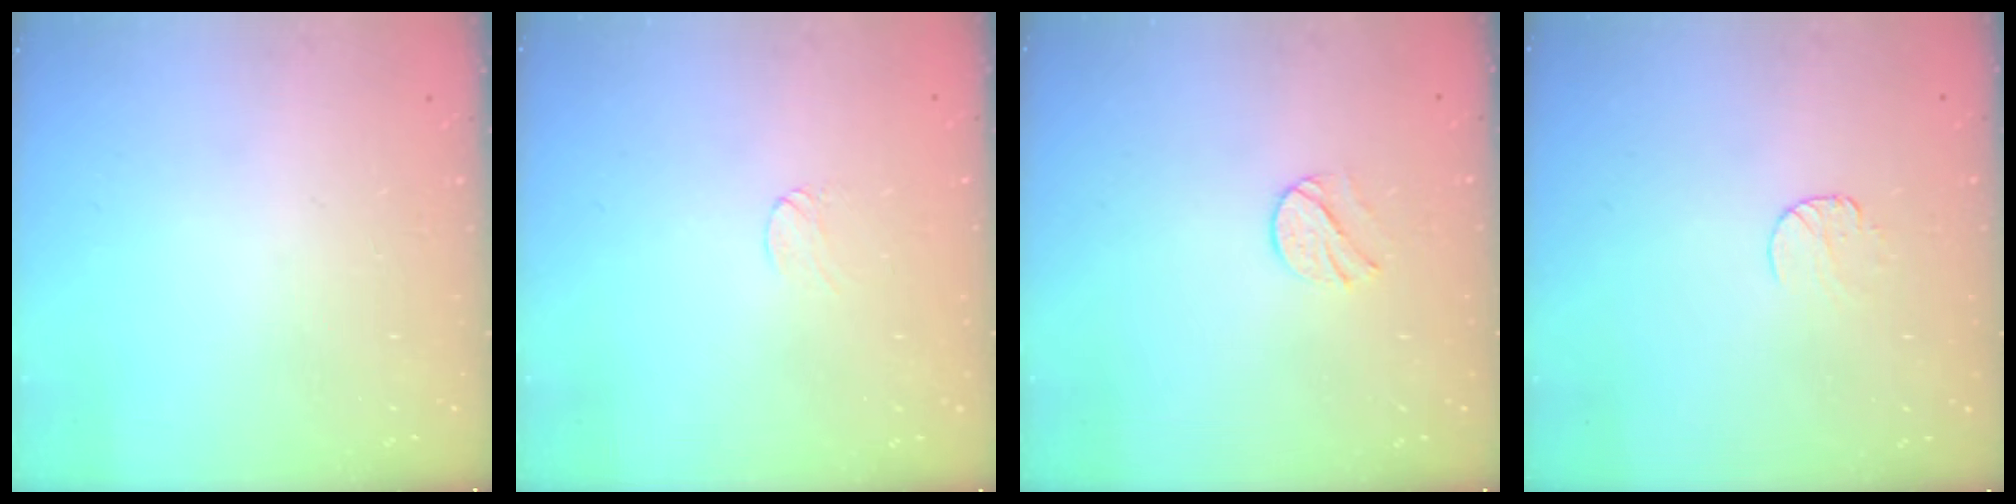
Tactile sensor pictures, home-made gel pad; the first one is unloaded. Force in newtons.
{"total": 2.9, "press": 2.9, "slide": 0.3}
{"total": 5.5, "press": 5.4, "slide": 0.6}
{"total": 6.9, "press": 6.9, "slide": 0.6}